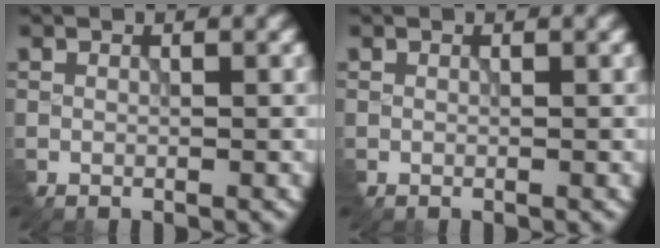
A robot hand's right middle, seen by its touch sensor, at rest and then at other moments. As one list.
[{"total": 0.0}]